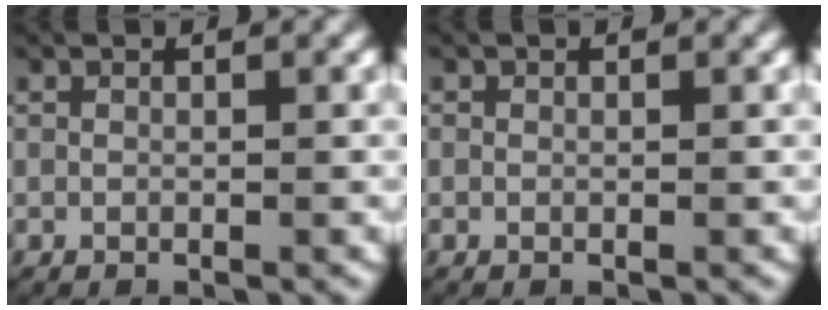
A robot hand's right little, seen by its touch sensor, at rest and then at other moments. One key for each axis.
{"total": 0.0}